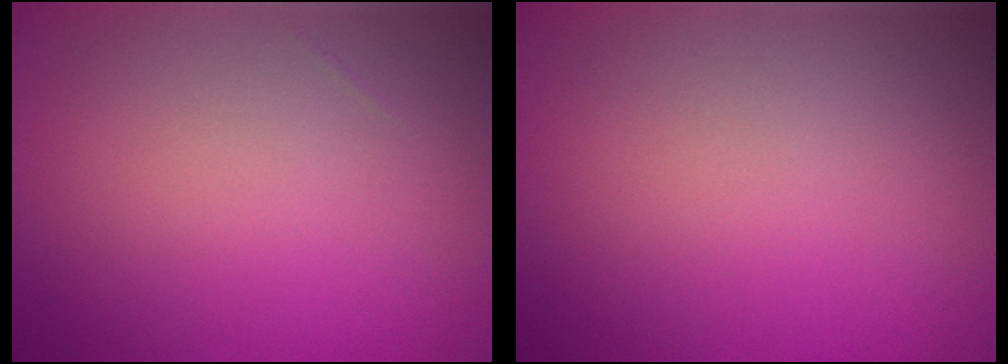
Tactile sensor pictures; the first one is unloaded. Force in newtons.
{"total": 0.0}